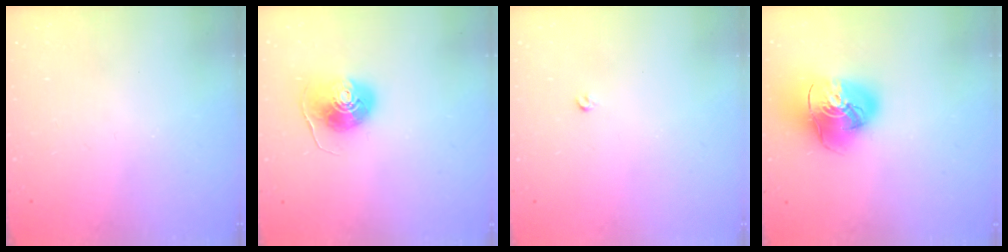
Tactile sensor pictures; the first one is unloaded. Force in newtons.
{"total": 8.1, "press": 8.1, "slide": 0.3}
{"total": 2.6, "press": 2.5, "slide": 0.4}
{"total": 17.2, "press": 17.1, "slide": 2.0}